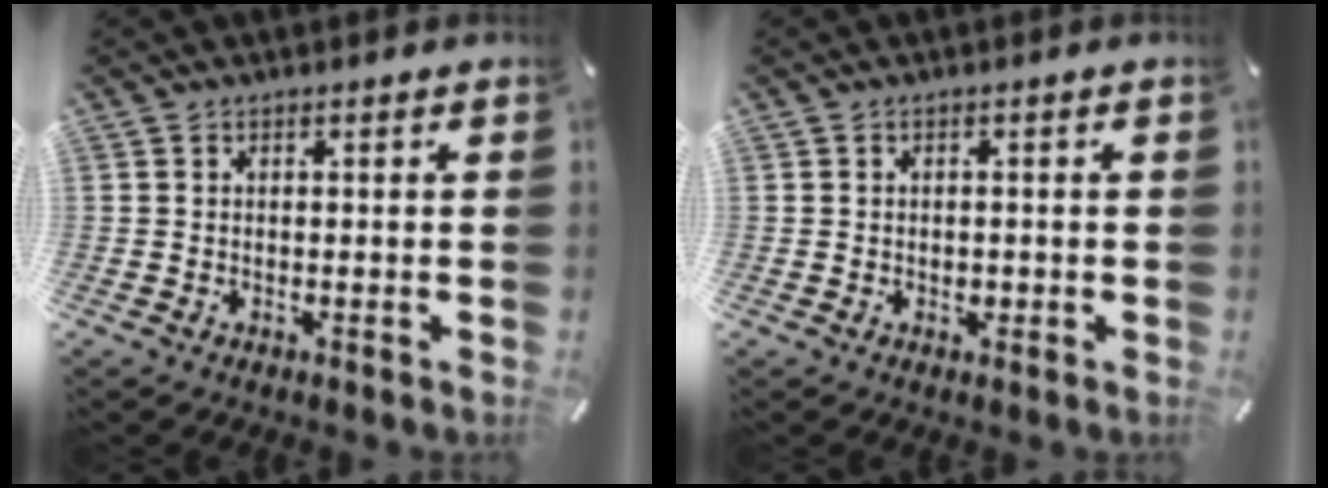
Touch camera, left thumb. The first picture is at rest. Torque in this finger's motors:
{"motor_torque": [-0.18, -0.15, -0.06, -0.01, 0.00]}